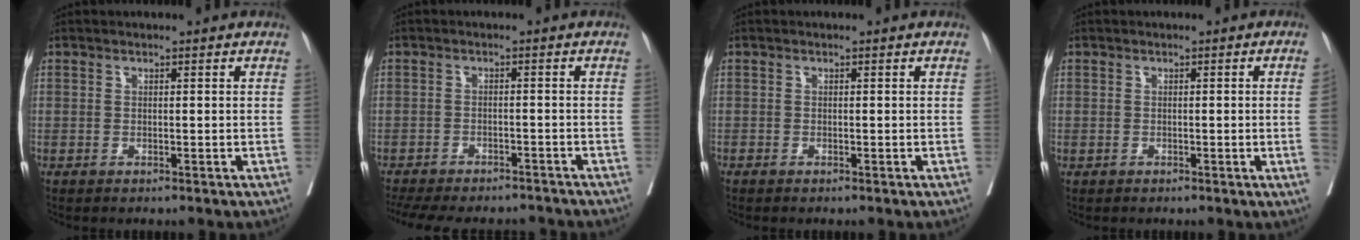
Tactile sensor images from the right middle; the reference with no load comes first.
{"total": 14.9, "force": [-13.2, 4.6, 5.2], "torque": [-0.115, -0.006, -0.174]}
{"total": 0.0}
{"total": 2.0, "force": [-0.1, -1.1, 1.7], "torque": [-0.022, -0.001, 0.000]}